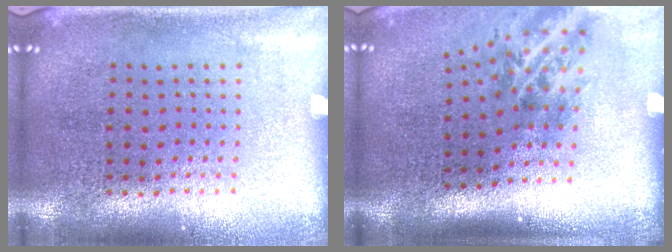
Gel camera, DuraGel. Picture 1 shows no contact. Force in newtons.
{"total": 2.1, "press": 1.3, "slide": 1.6}